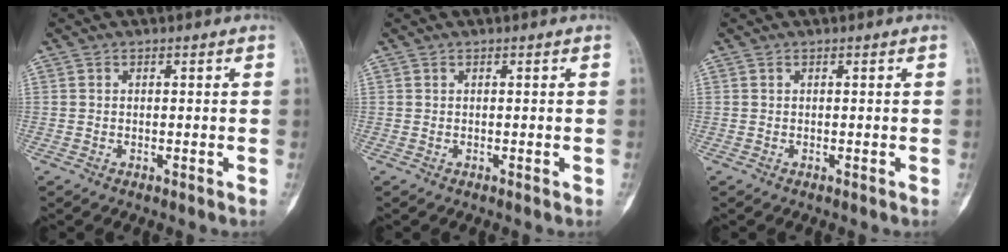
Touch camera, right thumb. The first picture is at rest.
{"total": 0.0}
{"total": 0.0}